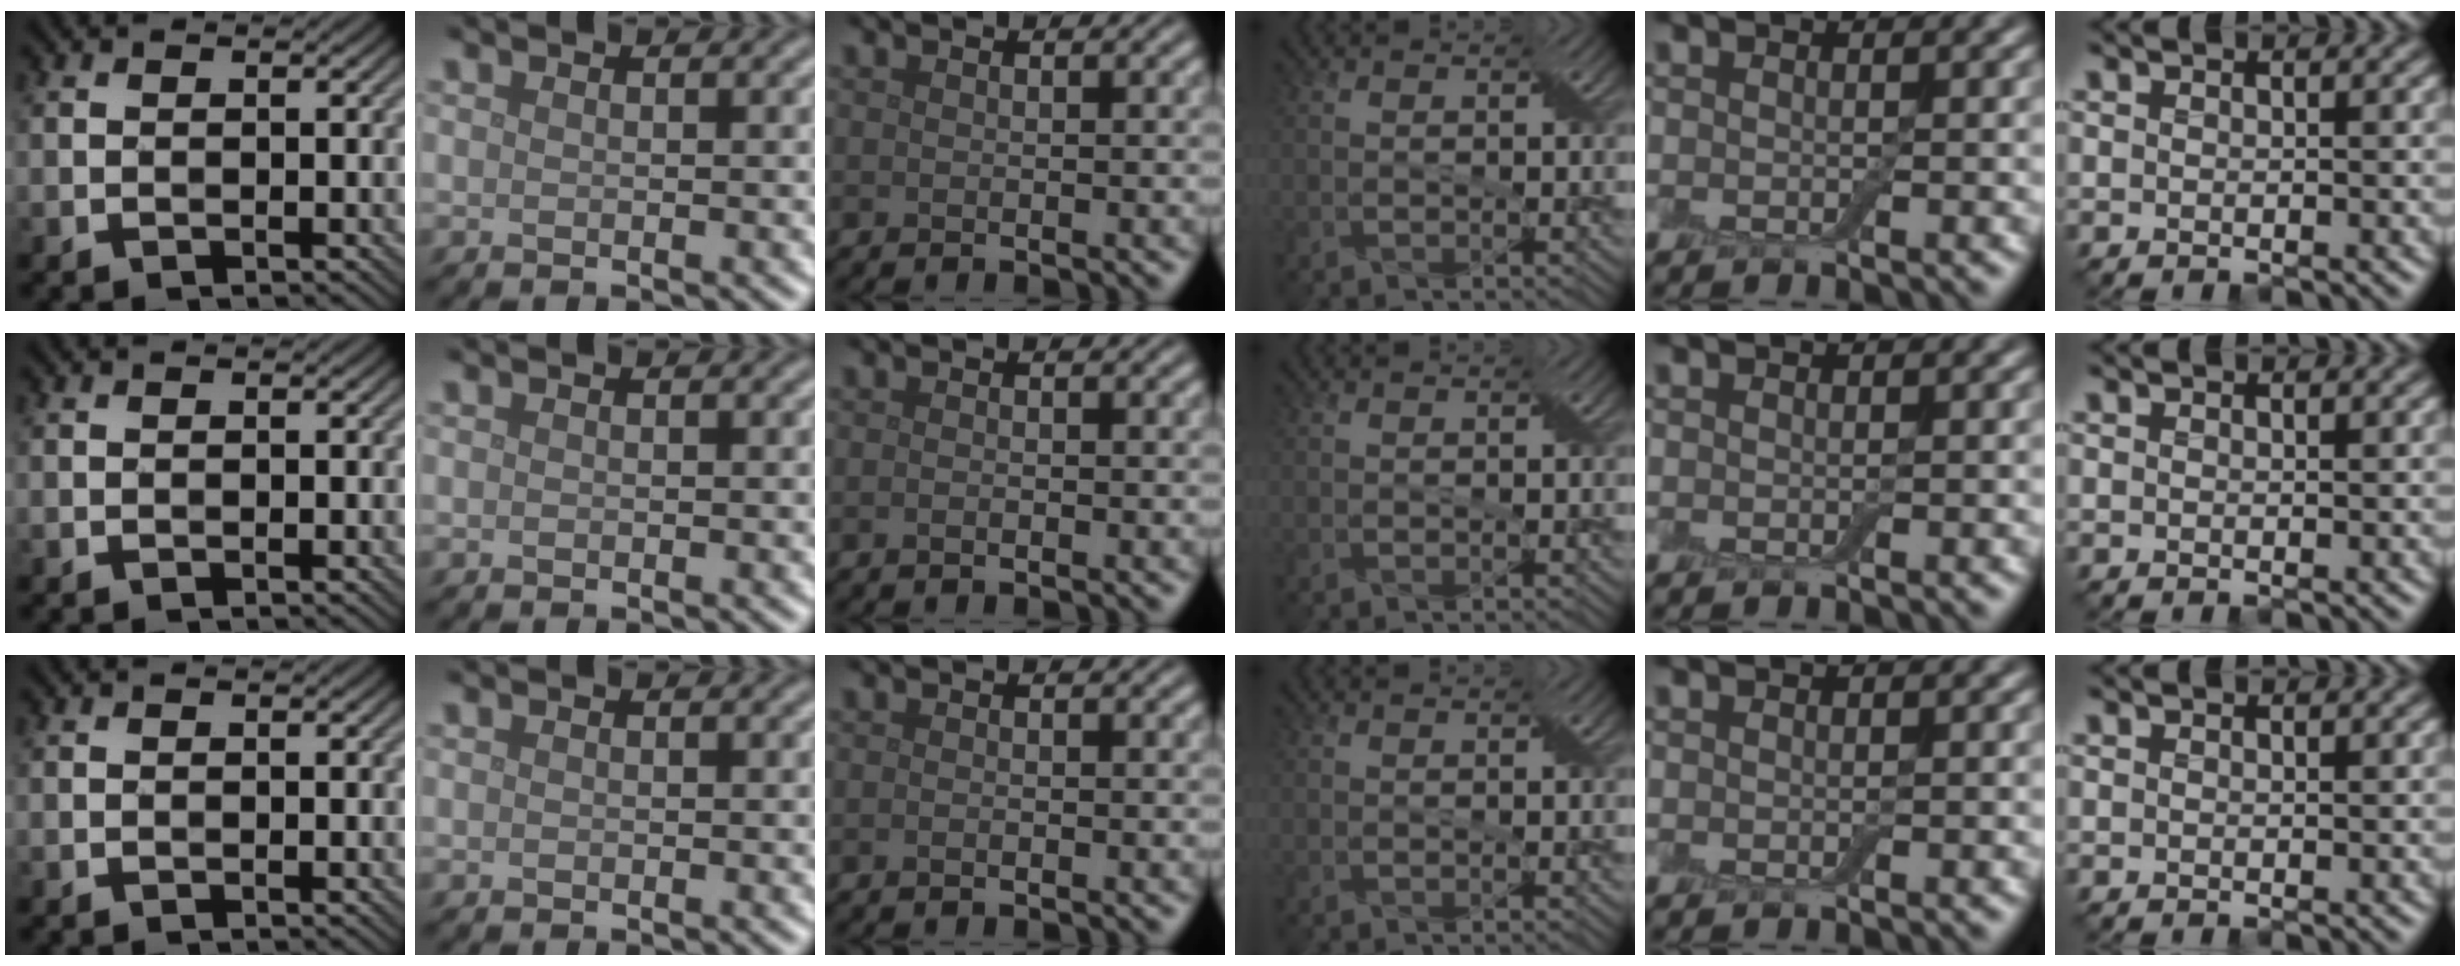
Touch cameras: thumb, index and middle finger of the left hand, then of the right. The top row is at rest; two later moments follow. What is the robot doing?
{"motion": "extract", "object": "drawer"}